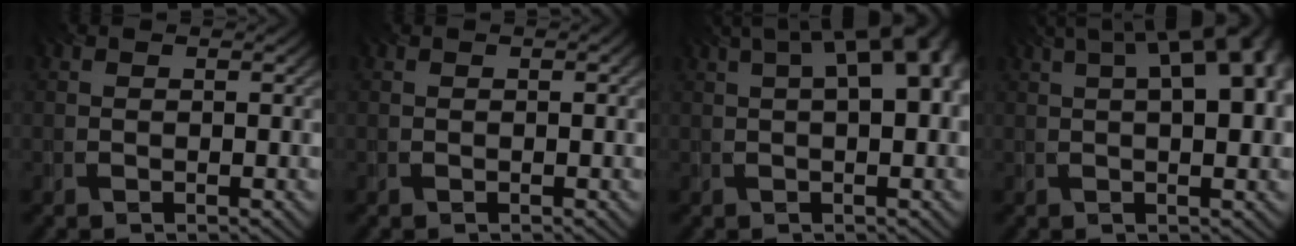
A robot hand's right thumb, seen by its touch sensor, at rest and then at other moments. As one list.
[{"total": 0.0}, {"total": 10.2, "force": [2.8, 3.8, 9.0], "torque": [-0.120, 0.034, 0.029]}, {"total": 12.5, "force": [3.8, 4.7, 11.0], "torque": [-0.145, 0.042, 0.041]}]